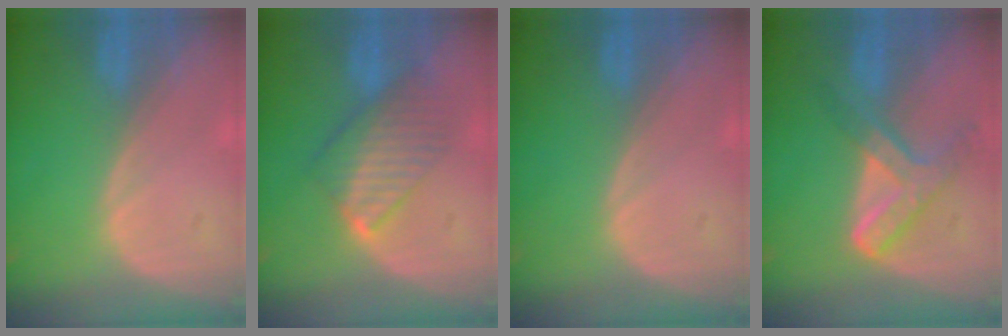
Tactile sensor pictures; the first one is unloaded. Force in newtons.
{"total": 6.5, "press": 6.5, "slide": 0.7}
{"total": 0.0}
{"total": 7.2, "press": 6.2, "slide": 3.8}